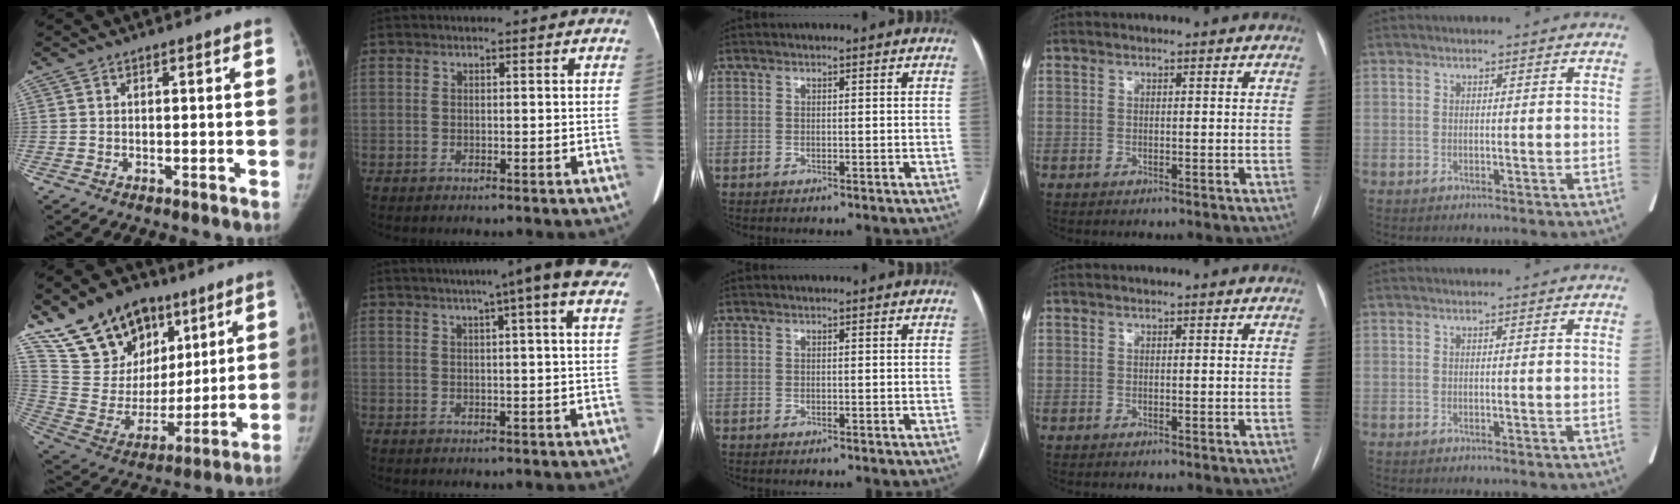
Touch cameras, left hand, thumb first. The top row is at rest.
{"thumb": {"total": 21.3, "force": [13.8, 13.4, 9.2], "torque": [-0.114, -0.048, 0.252]}, "index": {"total": 11.1, "force": [7.5, 0.0, 8.1], "torque": [-0.110, 0.023, 0.076]}}